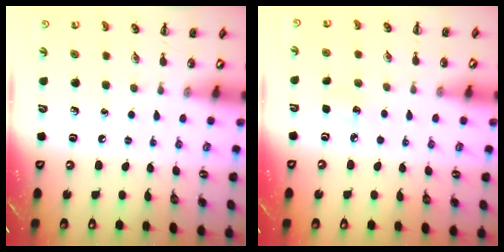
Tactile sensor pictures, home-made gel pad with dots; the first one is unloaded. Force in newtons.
{"total": 4.0, "press": 3.8, "slide": 1.1}